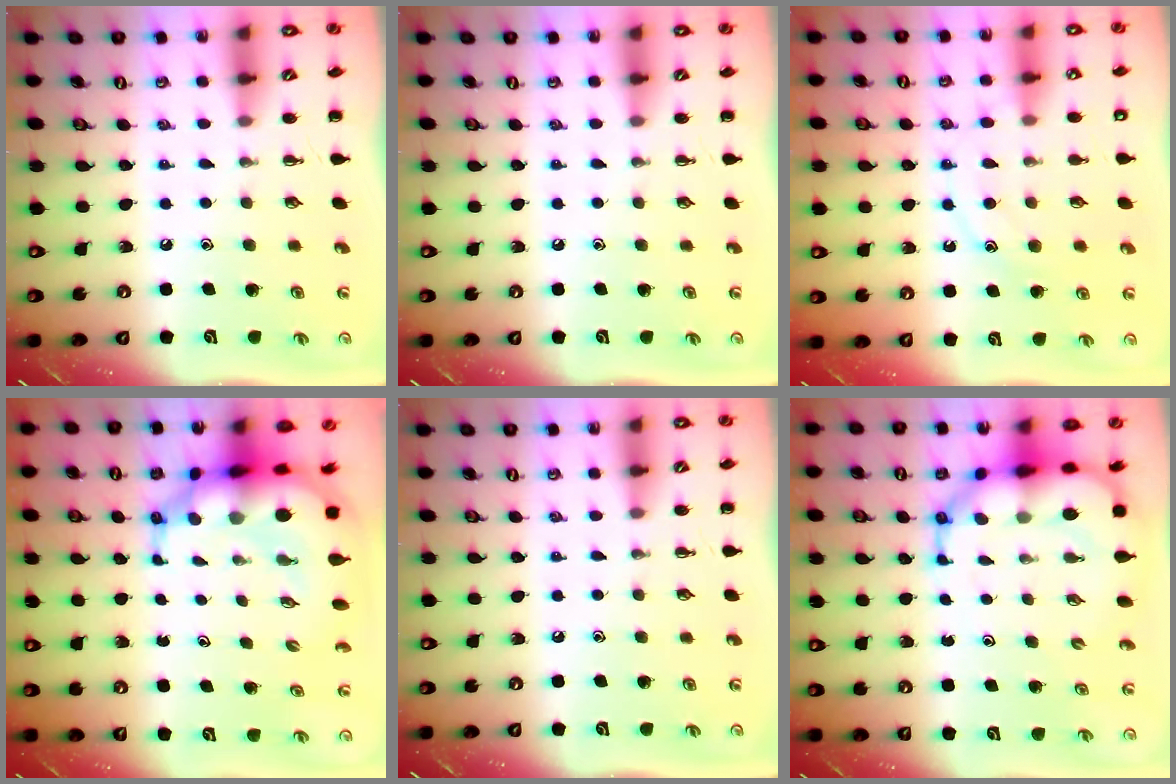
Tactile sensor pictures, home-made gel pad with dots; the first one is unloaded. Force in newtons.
{"total": 0.0}
{"total": 12.0, "press": 12.0, "slide": 0.8}
{"total": 10.9, "press": 10.5, "slide": 2.7}
{"total": 0.0}
{"total": 11.5, "press": 11.0, "slide": 3.4}